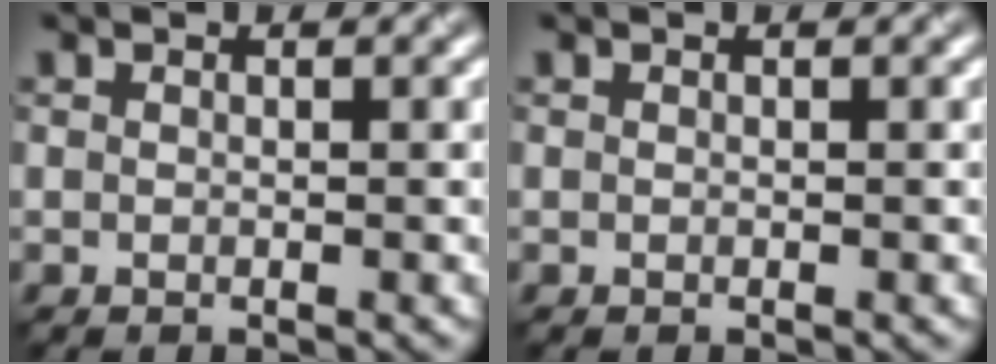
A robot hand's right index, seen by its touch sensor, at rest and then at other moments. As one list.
[{"total": 0.0}]